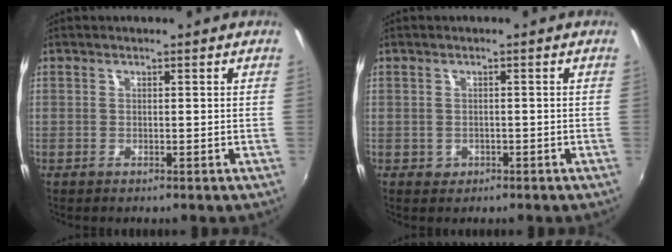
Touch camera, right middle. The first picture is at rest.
{"total": 1.4, "force": [-0.4, 1.3, 0.3], "torque": [-0.008, -0.003, -0.003]}